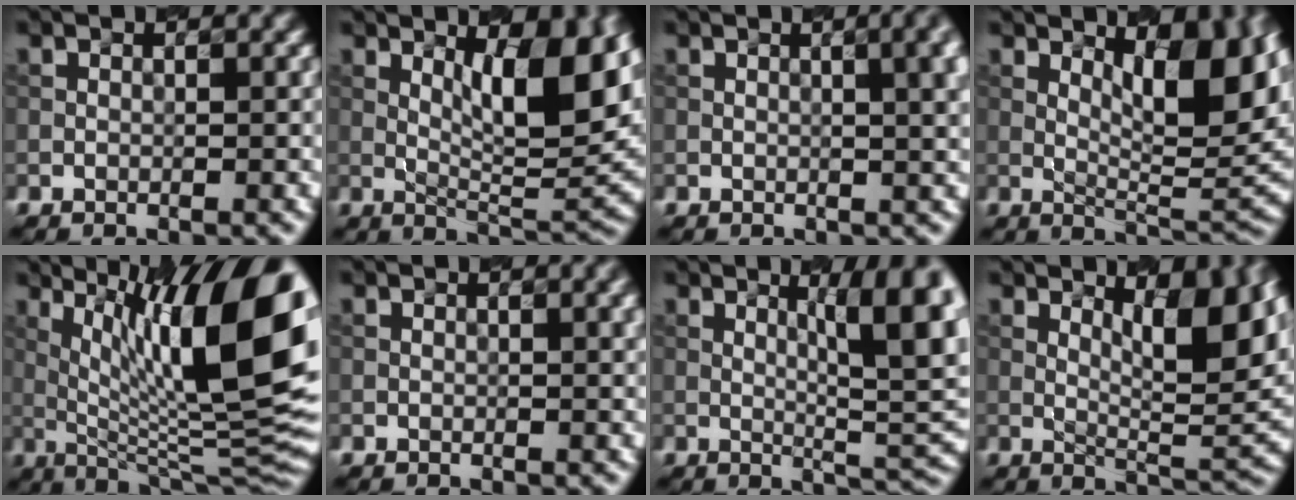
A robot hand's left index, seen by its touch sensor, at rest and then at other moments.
{"total": 9.1, "force": [2.8, 2.6, 8.2], "torque": [-0.123, -0.004, 0.048]}
{"total": 5.6, "force": [1.3, 2.4, 5.0], "torque": [-0.028, 0.019, 0.013]}
{"total": 8.9, "force": [3.0, 2.9, 7.9], "torque": [-0.114, -0.003, 0.053]}
{"total": 15.8, "force": [4.5, 4.4, 14.5], "torque": [-0.196, 0.000, 0.085]}
{"total": 1.4, "force": [0.5, 0.4, 1.3], "torque": [-0.017, 0.004, 0.006]}
{"total": 8.0, "force": [2.3, 1.9, 7.5], "torque": [-0.098, -0.002, 0.039]}
{"total": 6.6, "force": [2.6, 1.6, 5.8], "torque": [-0.082, -0.010, 0.047]}